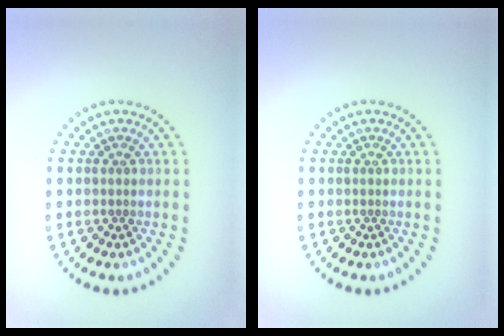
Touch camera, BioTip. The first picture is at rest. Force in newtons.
{"total": 0.0}